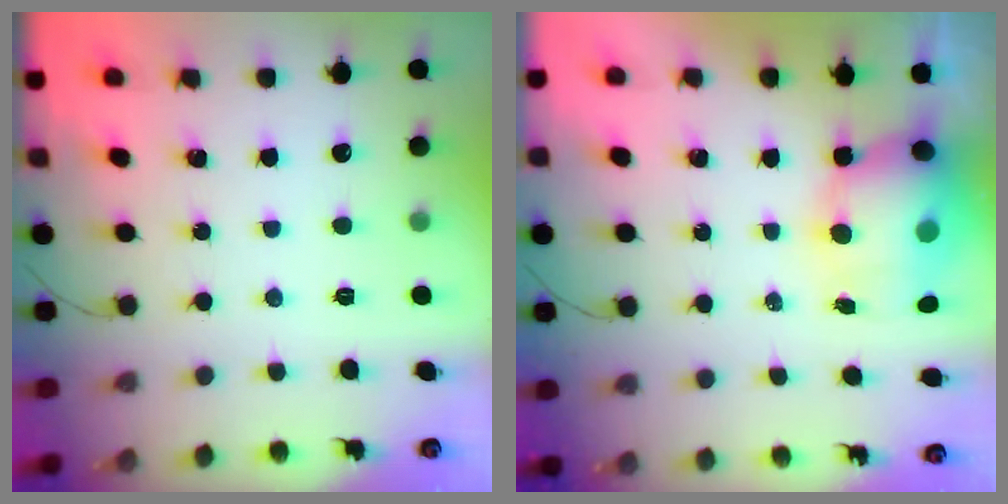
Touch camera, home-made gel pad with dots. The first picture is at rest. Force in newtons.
{"total": 11.6, "press": 11.2, "slide": 3.0}